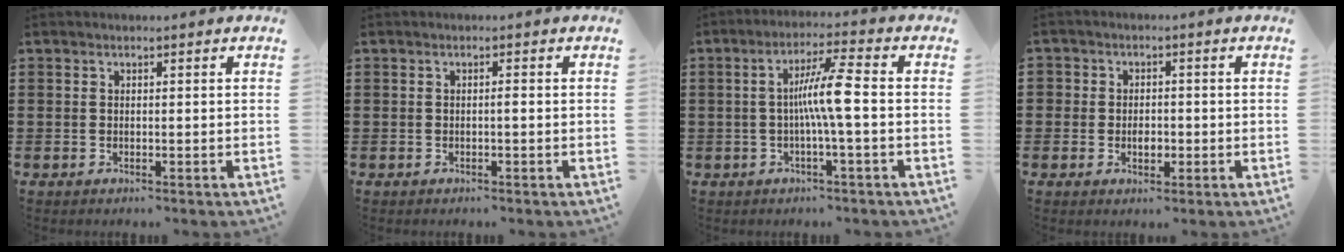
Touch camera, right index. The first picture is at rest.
{"total": 0.6, "force": [-0.2, 0.0, 0.6], "torque": [-0.010, -0.003, -0.003]}
{"total": 6.9, "force": [-0.5, 0.0, 6.9], "torque": [-0.134, -0.001, -0.020]}
{"total": 2.4, "force": [-0.5, 2.1, 1.1], "torque": [-0.027, 0.005, -0.013]}